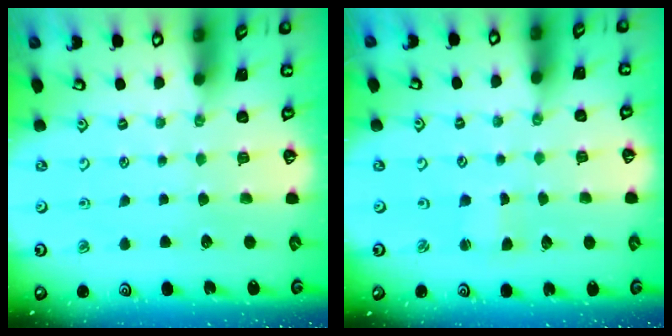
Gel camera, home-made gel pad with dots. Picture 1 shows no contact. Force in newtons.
{"total": 1.7, "press": 1.7, "slide": 0.2}